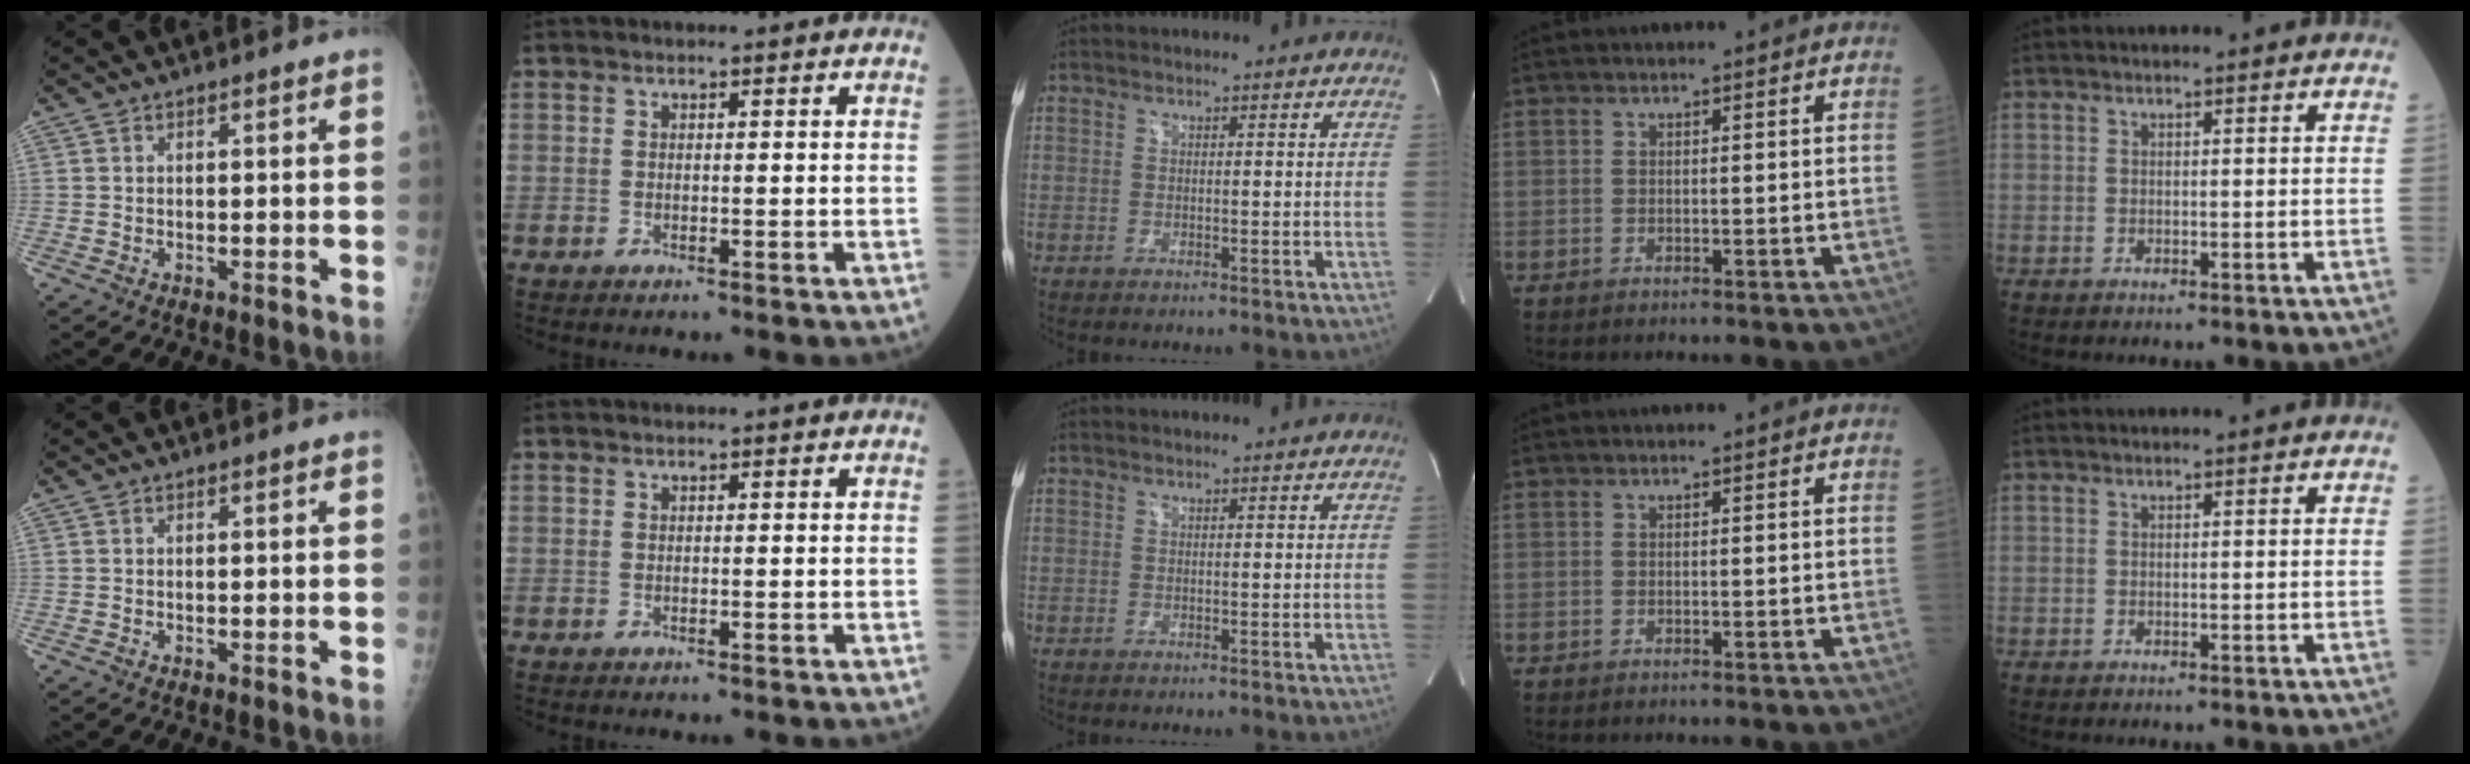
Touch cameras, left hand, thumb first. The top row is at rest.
{}